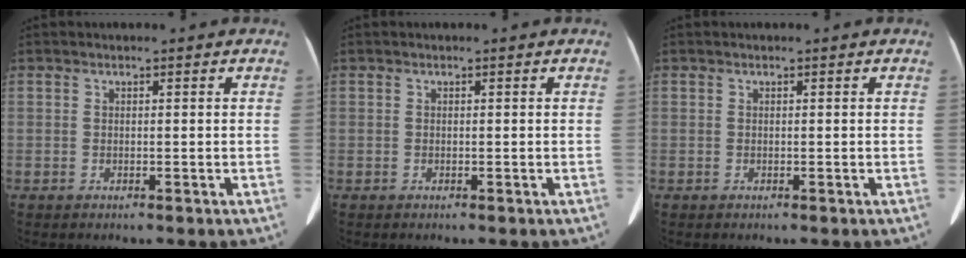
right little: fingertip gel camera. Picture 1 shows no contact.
{"total": 0.0}
{"total": 0.0}